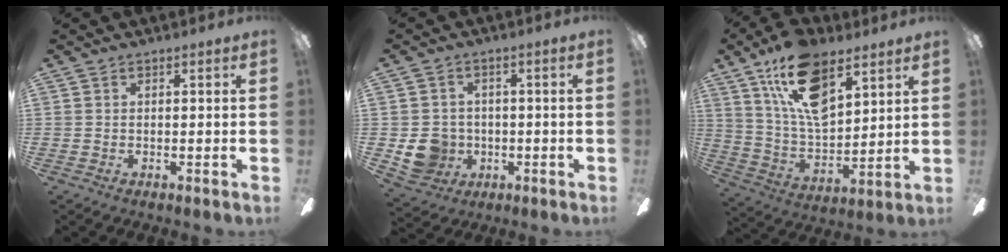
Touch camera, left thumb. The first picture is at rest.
{"total": 7.5, "force": [-0.7, 7.2, 2.1], "torque": [-0.063, 0.001, -0.007]}
{"total": 18.5, "force": [11.0, 9.2, 11.7], "torque": [-0.214, -0.045, 0.195]}